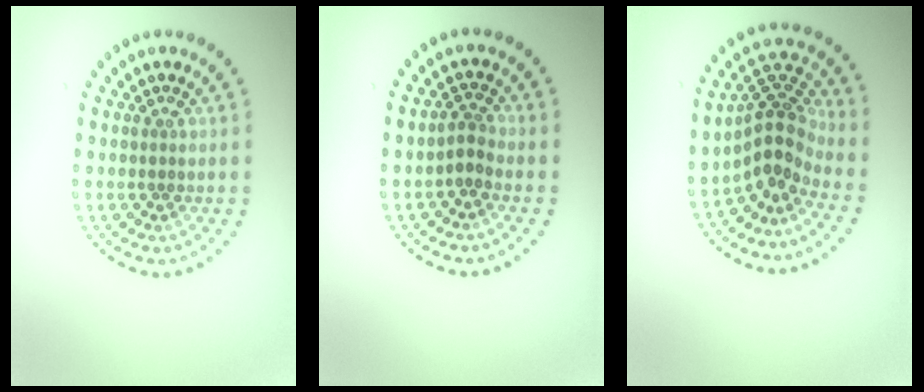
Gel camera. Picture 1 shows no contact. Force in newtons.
{"total": 1.7, "press": 1.2, "slide": 1.2}
{"total": 4.1, "press": 2.9, "slide": 2.9}